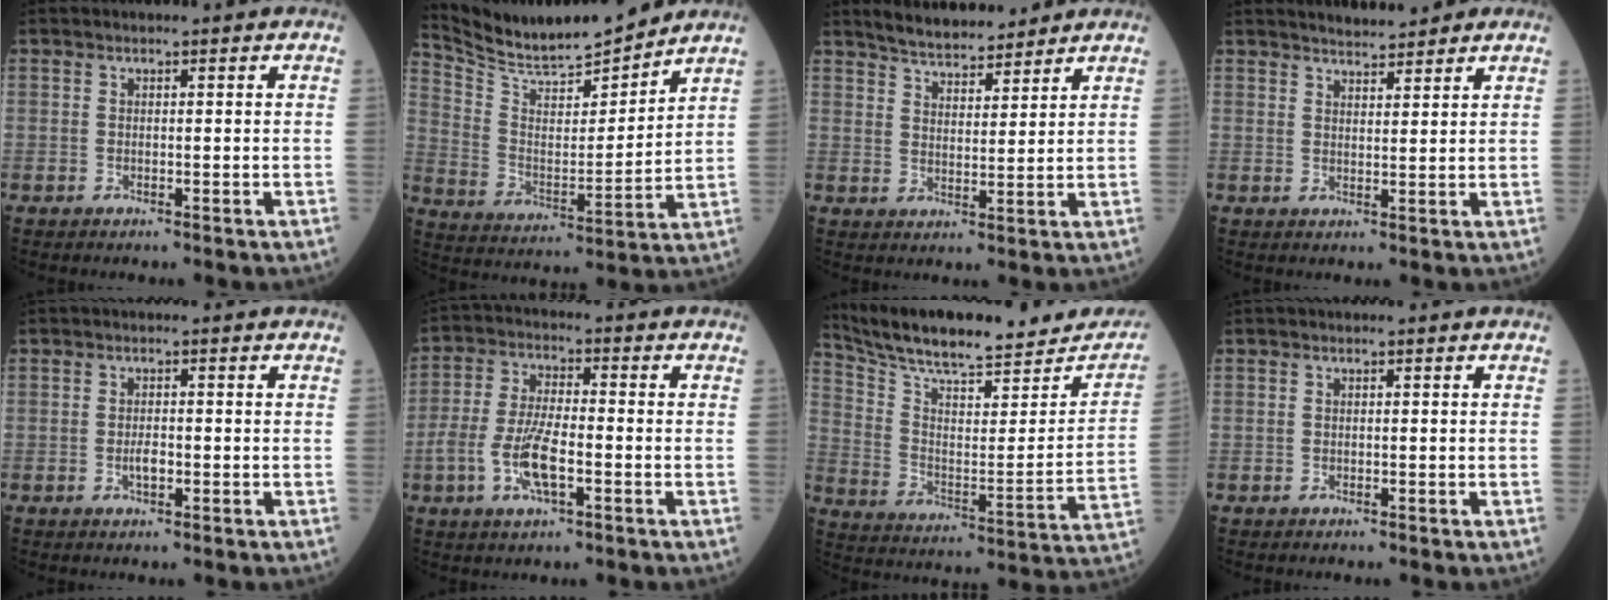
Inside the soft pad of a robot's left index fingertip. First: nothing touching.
{"total": 13.5, "force": [13.0, 0.8, 3.7], "torque": [-0.082, -0.005, 0.234]}
{"total": 7.6, "force": [7.1, 1.6, 2.3], "torque": [-0.042, 0.011, 0.121]}
{"total": 5.4, "force": [5.0, 1.3, 1.8], "torque": [-0.028, 0.013, 0.072]}
{"total": 1.5, "force": [-0.6, 0.6, 1.3], "torque": [-0.026, -0.002, -0.011]}
{"total": 8.2, "force": [-2.8, 2.6, 7.2], "torque": [-0.155, -0.004, -0.055]}
{"total": 22.9, "force": [20.5, 5.1, 8.7], "torque": [-0.138, -0.022, 0.292]}
{"total": 0.0}